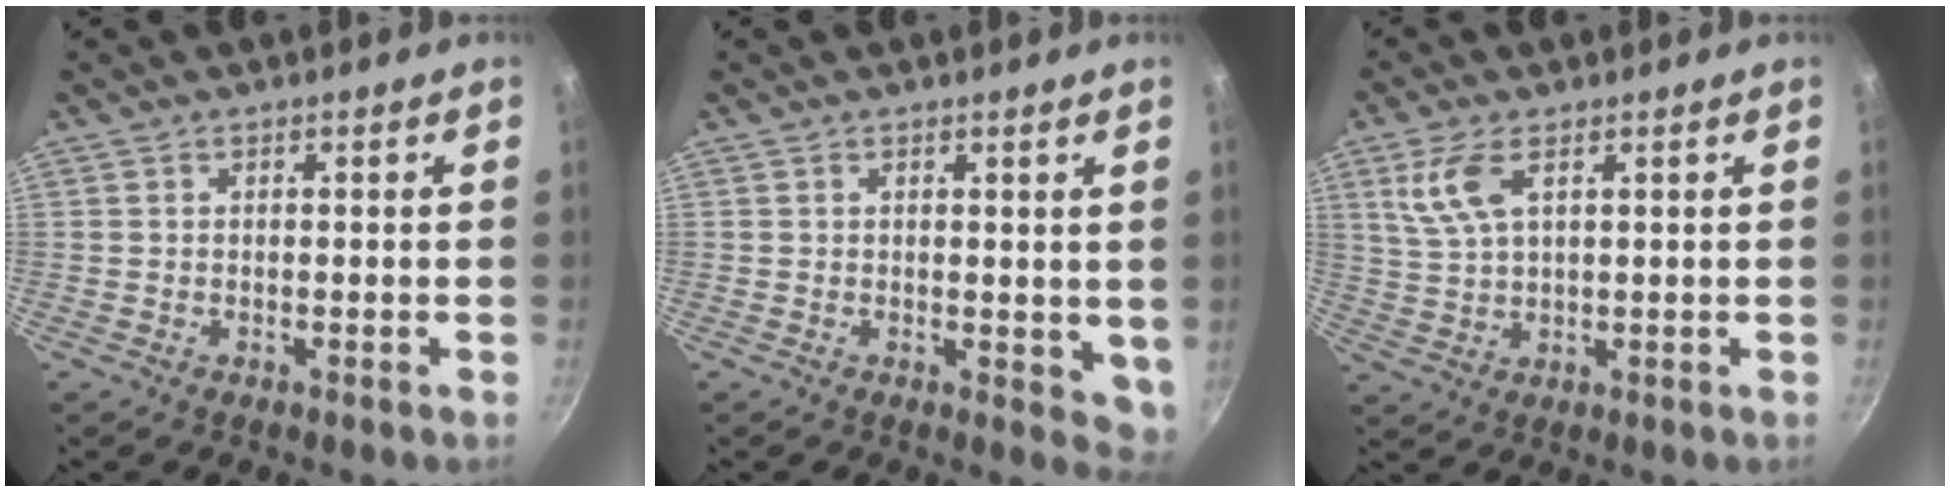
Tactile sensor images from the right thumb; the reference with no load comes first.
{"total": 4.5, "force": [1.5, 2.5, 3.5], "torque": [-0.032, -0.008, 0.023]}
{"total": 7.0, "force": [2.9, 3.1, 5.5], "torque": [-0.116, -0.003, 0.064]}